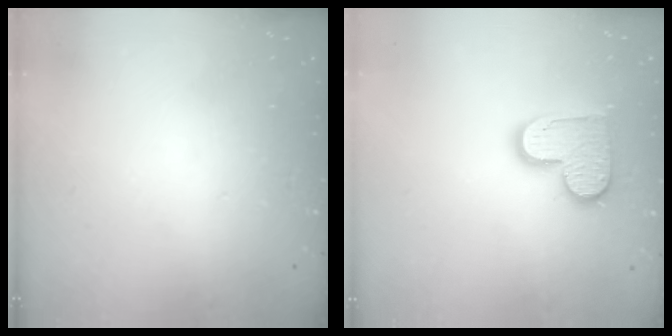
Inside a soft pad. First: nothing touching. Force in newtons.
{"total": 11.7, "press": 11.7, "slide": 0.6}